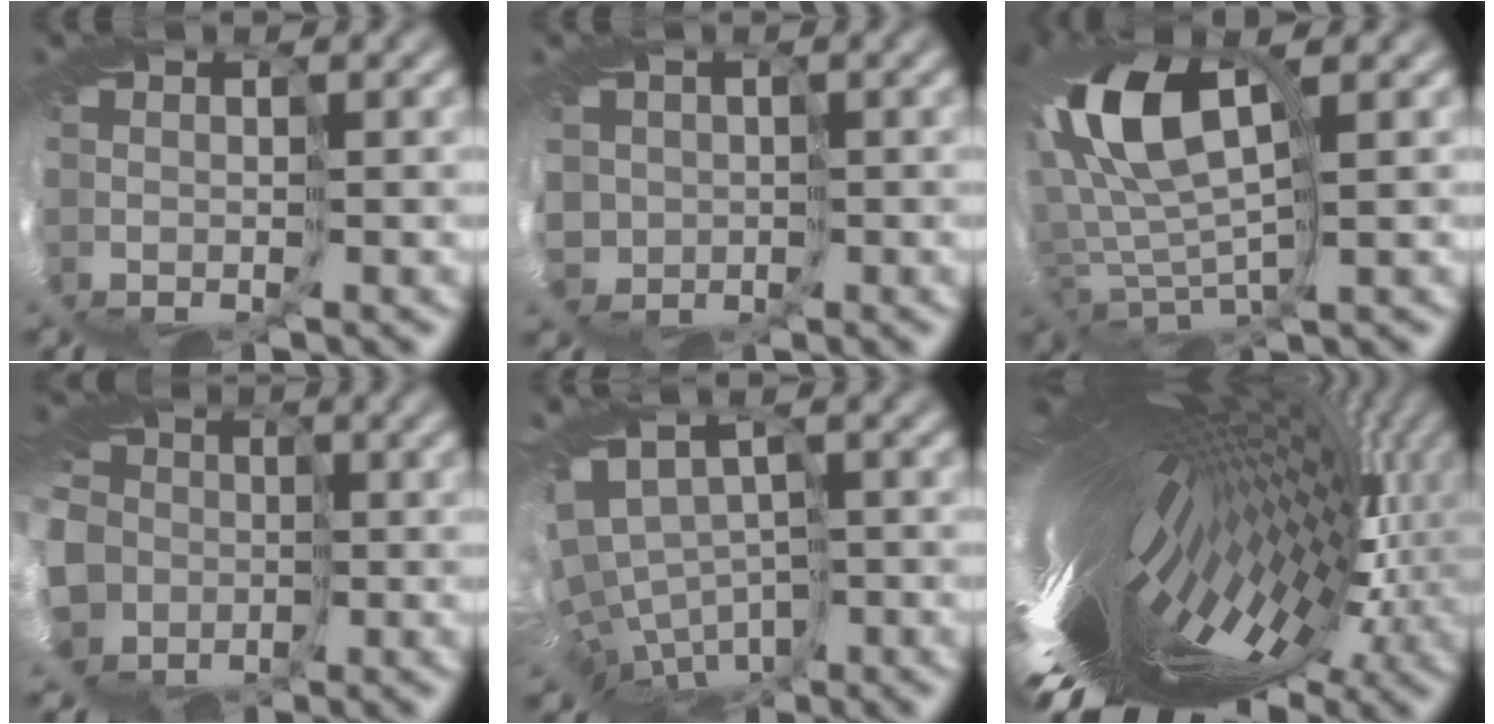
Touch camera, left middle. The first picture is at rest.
{"total": 4.9, "force": [-0.4, 4.9, 0.3], "torque": [-0.035, -0.011, -0.018]}
{"total": 8.5, "force": [2.5, 4.4, 6.8], "torque": [-0.172, 0.019, 0.041]}
{"total": 16.2, "force": [-5.9, 14.5, 4.1], "torque": [-0.146, -0.031, -0.124]}
{"total": 8.9, "force": [-3.1, 6.8, 4.7], "torque": [-0.124, -0.016, 0.002]}
{"total": 17.9, "force": [-0.2, 7.9, 16.1], "torque": [-0.262, 0.021, 0.035]}